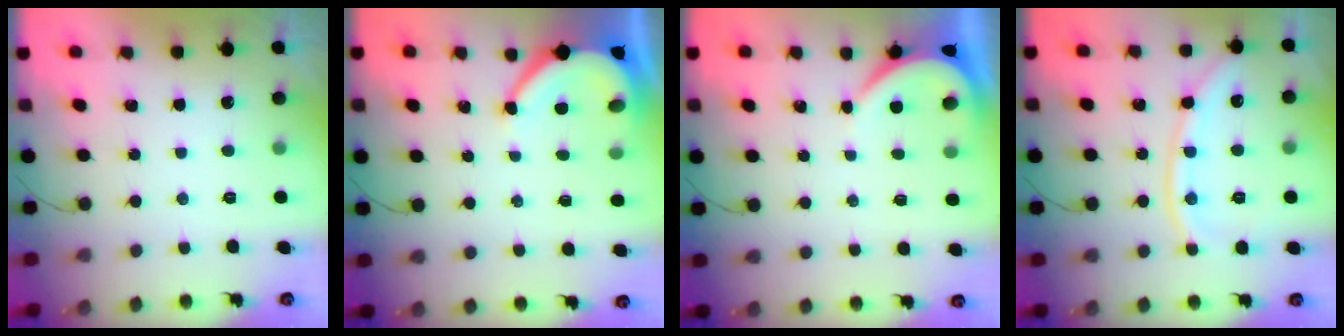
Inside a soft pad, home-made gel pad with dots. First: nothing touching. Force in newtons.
{"total": 6.6, "press": 6.6, "slide": 0.6}
{"total": 3.9, "press": 3.9, "slide": 0.6}
{"total": 11.8, "press": 11.7, "slide": 1.5}